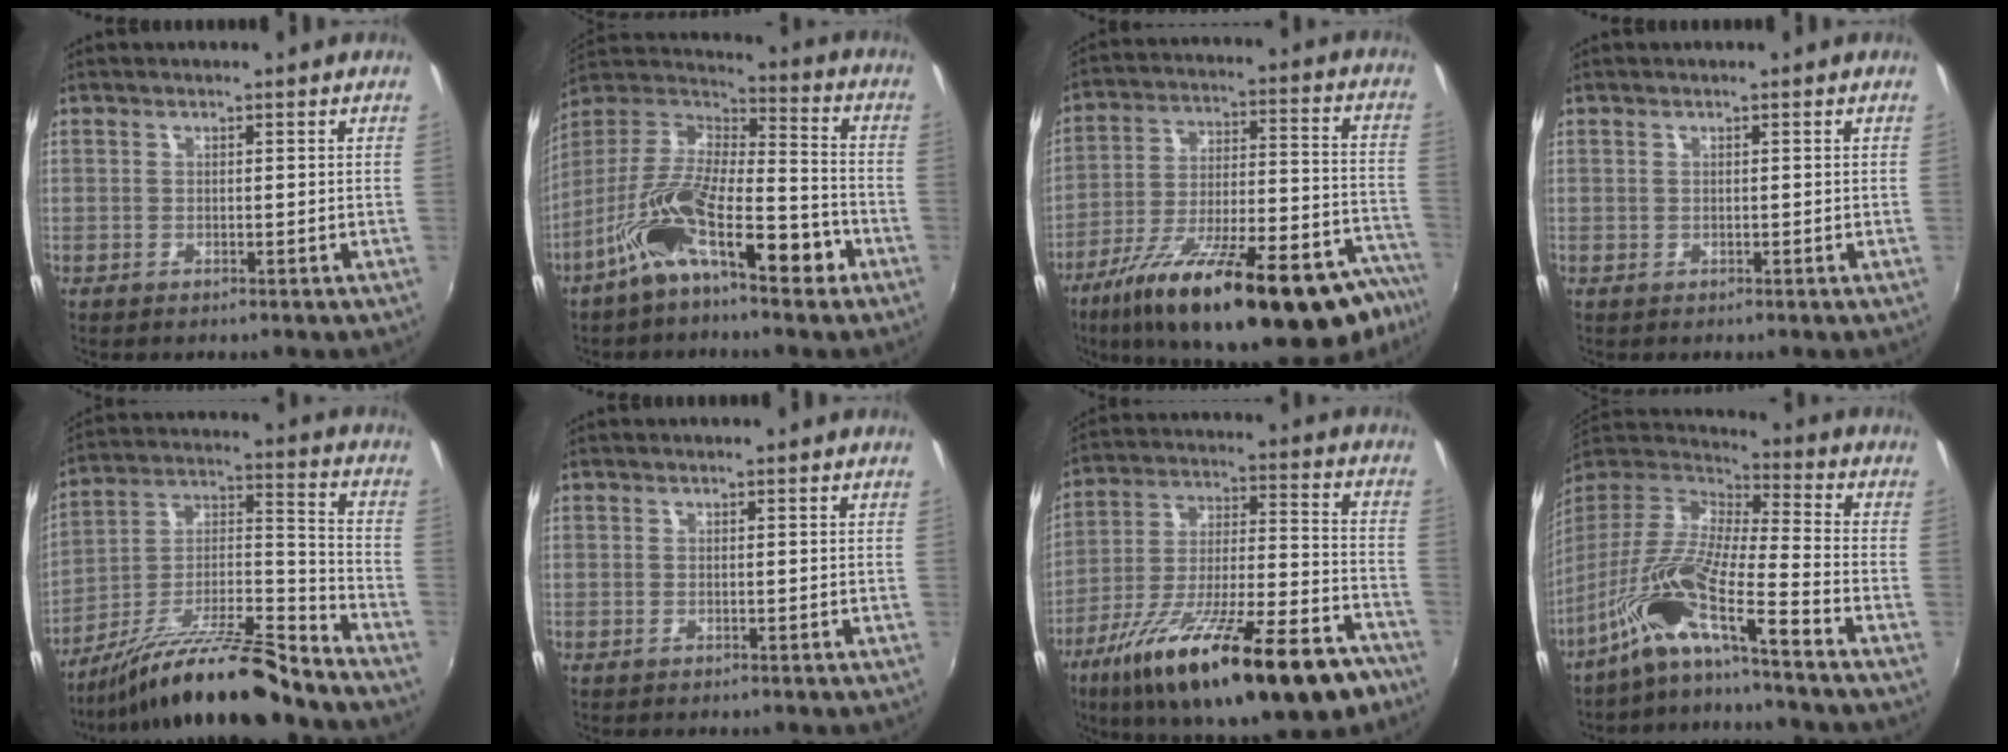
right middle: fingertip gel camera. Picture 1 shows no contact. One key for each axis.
{"total": 17.4, "fx": -9.8, "fy": 6.0, "fz": 13.1, "tx": -0.221, "ty": 0.006, "tz": -0.178}
{"total": 33.7, "fx": -24.7, "fy": 8.5, "fz": 21.3, "tx": -0.313, "ty": -0.037, "tz": -0.353}
{"total": 0.0}
{"total": 18.0, "fx": -14.7, "fy": 2.6, "fz": 10.0, "tx": -0.171, "ty": 0.004, "tz": -0.255}
{"total": 0.0}
{"total": 28.8, "fx": -18.2, "fy": 7.8, "fz": 20.9, "tx": -0.336, "ty": -0.047, "tz": -0.279}
{"total": 13.5, "fx": -9.4, "fy": 0.5, "fz": 9.7, "tx": -0.183, "ty": -0.001, "tz": -0.195}